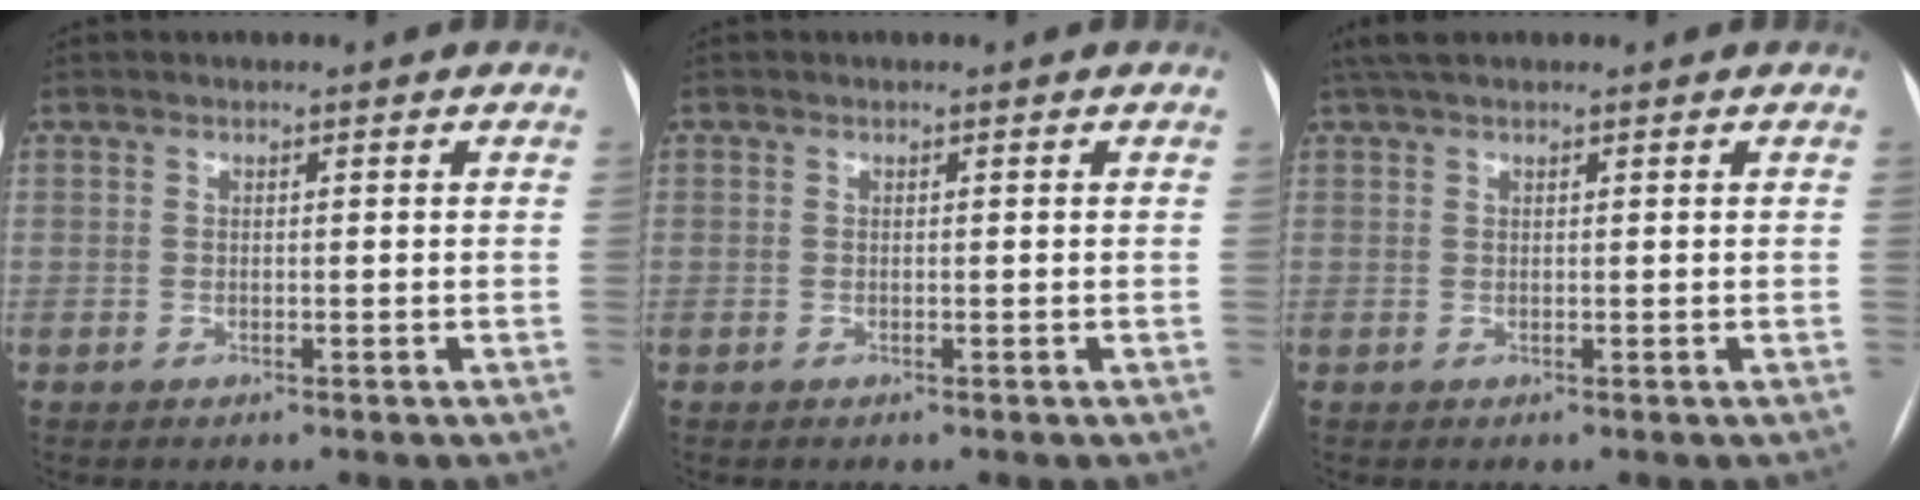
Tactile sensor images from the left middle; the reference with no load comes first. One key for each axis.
{"total": 0.0}
{"total": 3.9, "fx": 3.1, "fy": 0.9, "fz": 2.2, "tx": -0.042, "ty": 0.032, "tz": 0.058}